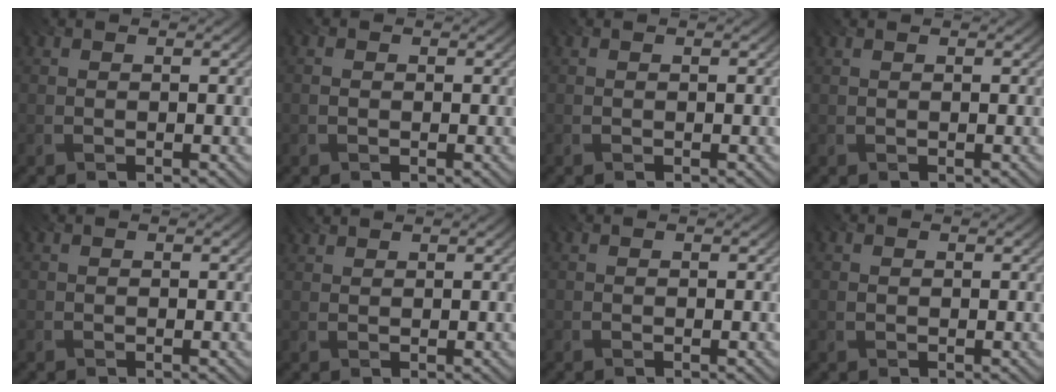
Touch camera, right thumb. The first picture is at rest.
{"total": 0.8, "force": [-0.4, 0.6, 0.1], "torque": [-0.001, -0.002, -0.009]}
{"total": 0.0}
{"total": 0.6, "force": [0.5, 0.0, 0.2], "torque": [-0.003, -0.001, 0.005]}
{"total": 0.0}
{"total": 1.7, "force": [1.5, 0.5, 0.5], "torque": [-0.012, 0.003, 0.025]}
{"total": 0.0}
{"total": 0.5, "force": [0.1, 0.5, 0.2], "torque": [-0.004, -0.001, 0.002]}